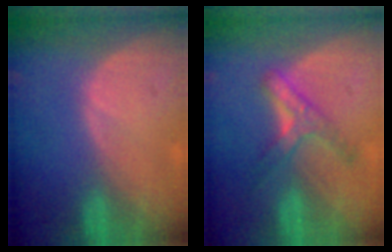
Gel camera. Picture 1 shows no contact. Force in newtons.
{"total": 5.1, "press": 5.1, "slide": 0.4}